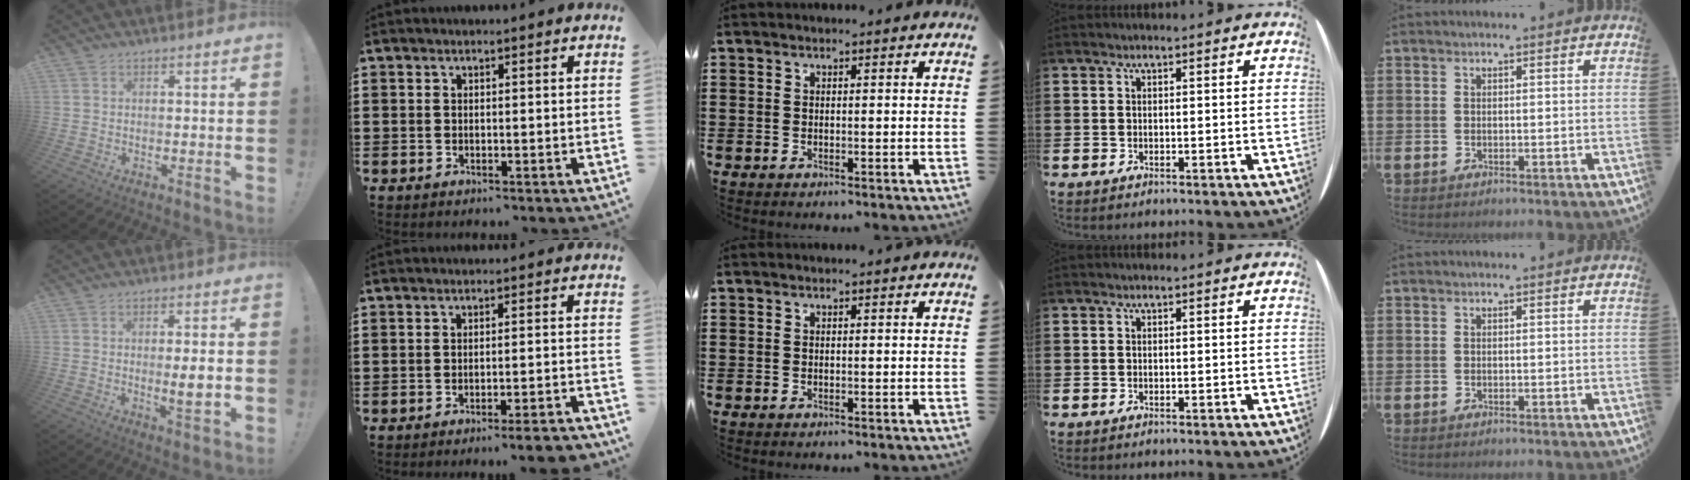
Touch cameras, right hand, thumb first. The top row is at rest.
{"thumb": {"total": 5.9, "force": [-0.2, 0.9, 5.8], "torque": [-0.081, -0.010, -0.006]}, "index": {"total": 3.4, "force": [-2.8, -0.3, 2.0], "torque": [-0.031, -0.009, -0.051]}}